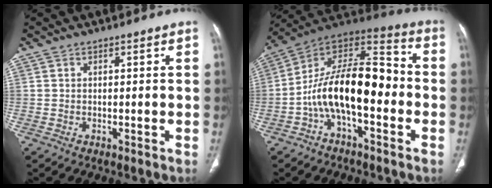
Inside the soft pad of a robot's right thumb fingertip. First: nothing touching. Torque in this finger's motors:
{"motor_torque": [2.51, 2.49, 1.39, -1.38, 0.59]}